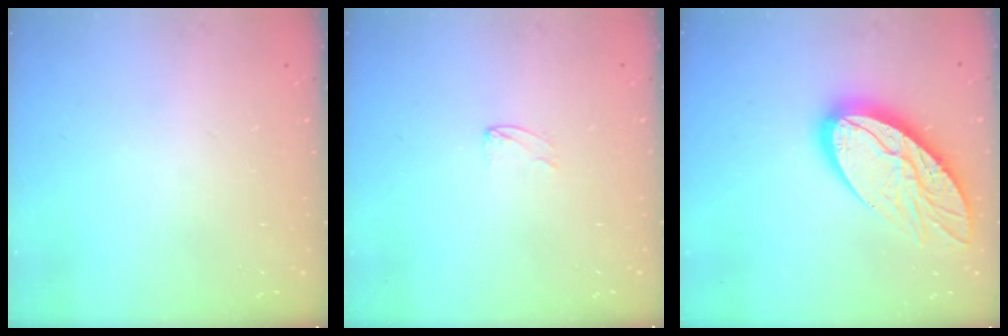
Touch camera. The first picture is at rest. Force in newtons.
{"total": 2.7, "press": 2.7, "slide": 0.2}
{"total": 17.2, "press": 17.2, "slide": 1.5}